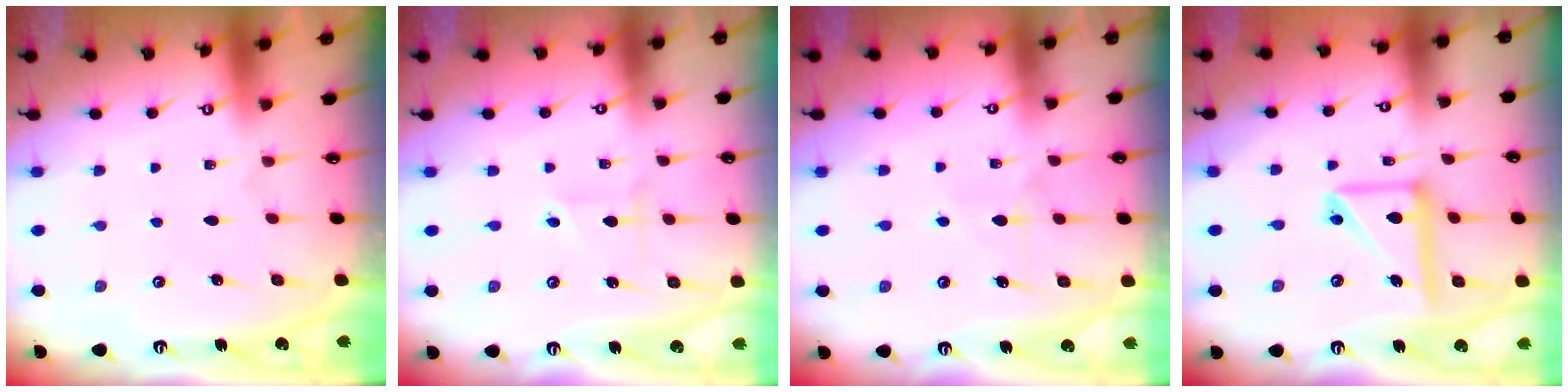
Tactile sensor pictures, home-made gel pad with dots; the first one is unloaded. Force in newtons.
{"total": 1.7, "press": 1.5, "slide": 0.9}
{"total": 5.5, "press": 5.5, "slide": 0.3}
{"total": 13.6, "press": 13.5, "slide": 1.8}